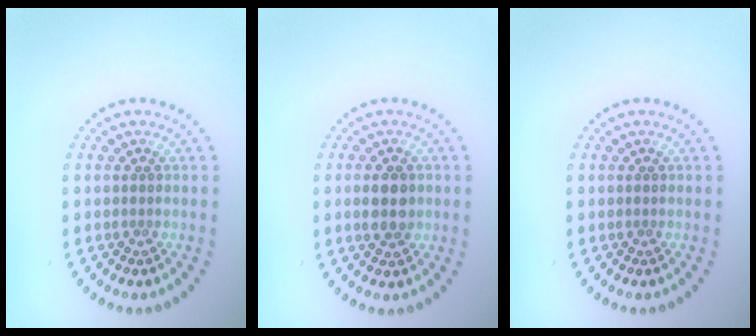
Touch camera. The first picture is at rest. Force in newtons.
{"total": 3.0, "press": 3.0, "slide": 0.0}
{"total": 0.0}